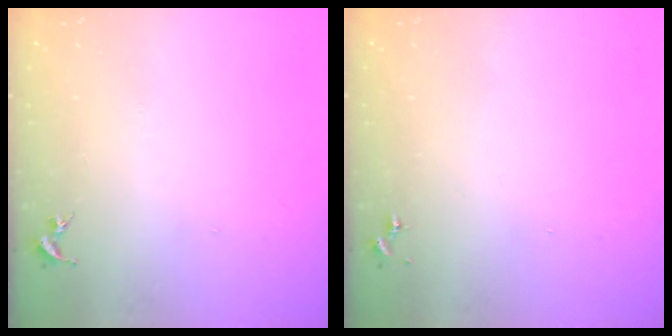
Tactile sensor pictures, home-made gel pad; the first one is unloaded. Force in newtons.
{"total": 0.0}